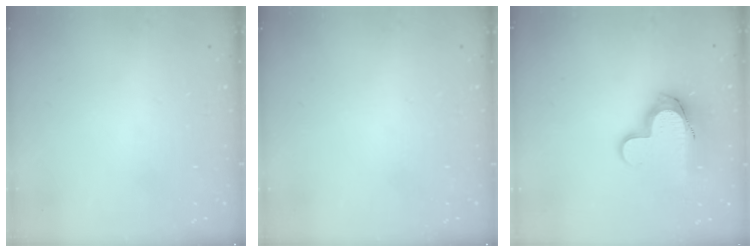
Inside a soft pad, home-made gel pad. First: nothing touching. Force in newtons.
{"total": 0.0}
{"total": 12.4, "press": 12.4, "slide": 0.6}